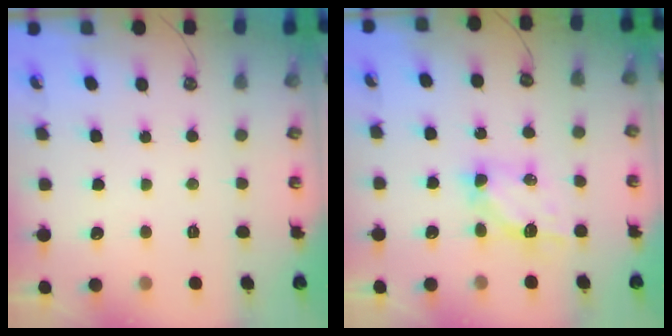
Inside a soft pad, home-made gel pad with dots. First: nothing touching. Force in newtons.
{"total": 5.8, "press": 5.8, "slide": 0.2}